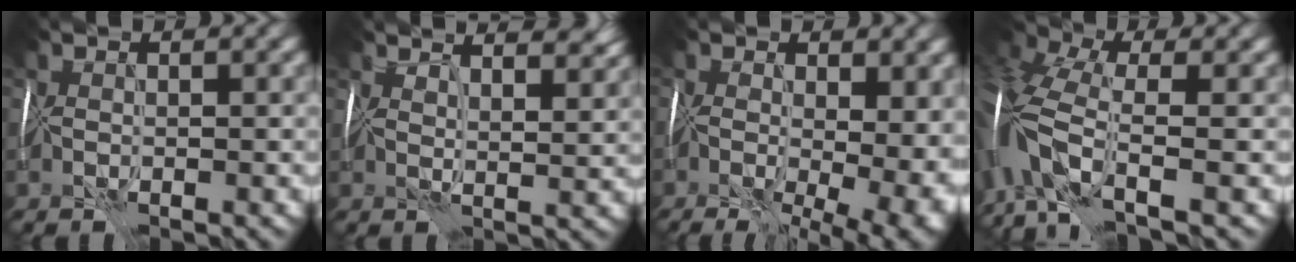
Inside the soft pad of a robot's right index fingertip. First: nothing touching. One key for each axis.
{"total": 7.6, "fx": 5.9, "fy": 2.7, "fz": 4.0, "tx": -0.034, "ty": 0.043, "tz": 0.063}
{"total": 13.9, "fx": -3.1, "fy": 7.7, "fz": 11.1, "tx": -0.128, "ty": 0.005, "tz": -0.006}
{"total": 8.6, "fx": -2.7, "fy": 4.5, "fz": 6.8, "tx": -0.159, "ty": 0.004, "tz": -0.063}